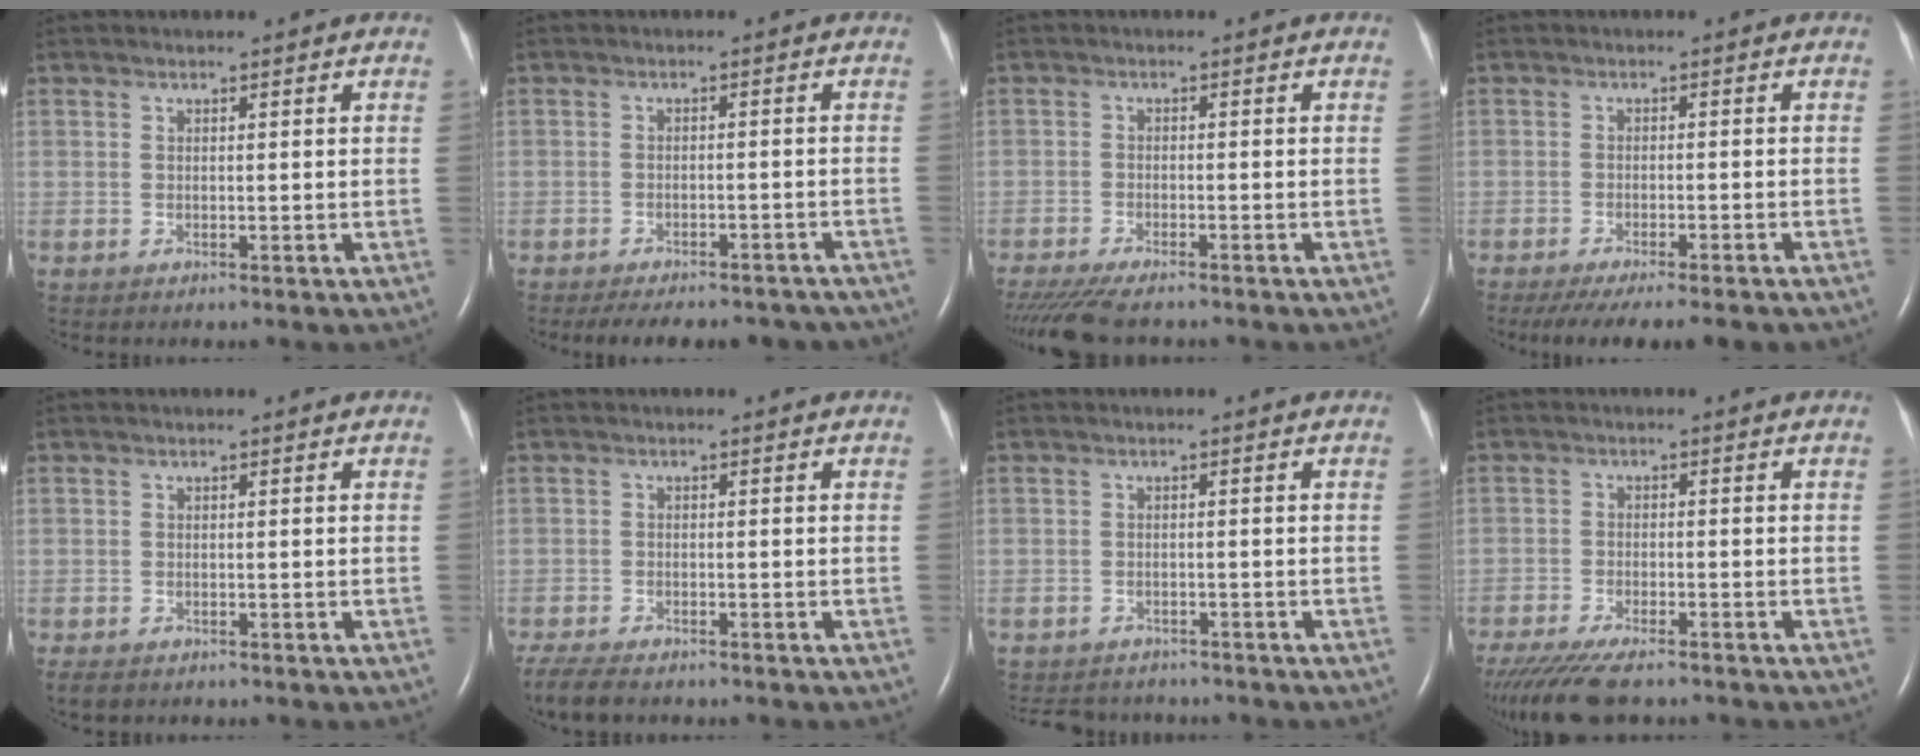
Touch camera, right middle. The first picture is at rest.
{"total": 14.6, "force": [-12.8, 5.0, 5.0], "torque": [-0.090, 0.004, -0.145]}
{"total": 9.5, "force": [-7.9, 2.0, 4.9], "torque": [-0.080, -0.019, -0.126]}
{"total": 12.7, "force": [-10.8, 1.7, 6.4], "torque": [-0.099, -0.021, -0.147]}
{"total": 2.5, "force": [-1.8, 1.3, 1.0], "torque": [-0.021, -0.005, -0.026]}
{"total": 6.0, "force": [-4.9, 1.8, 2.9], "torque": [-0.057, -0.016, -0.082]}
{"total": 6.4, "force": [-5.9, 2.3, 0.9], "torque": [-0.015, -0.003, -0.077]}
{"total": 11.0, "force": [-8.9, 2.4, 6.0], "torque": [-0.104, -0.021, -0.143]}